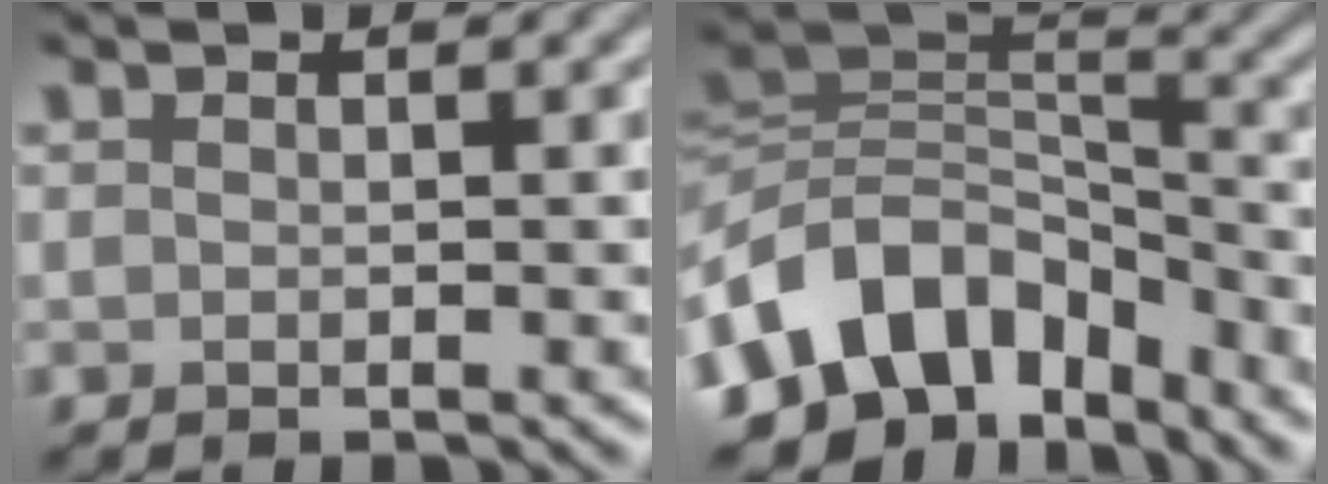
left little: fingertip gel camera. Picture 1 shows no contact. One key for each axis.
{"total": 10.3, "fx": -5.5, "fy": 7.0, "fz": 5.2, "tx": -0.087, "ty": 0.018, "tz": -0.111}